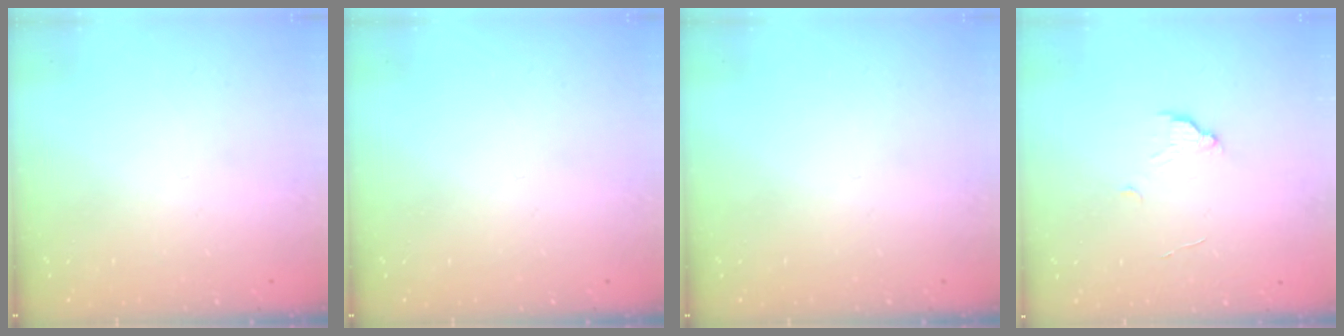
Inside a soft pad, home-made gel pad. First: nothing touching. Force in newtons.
{"total": 0.0}
{"total": 0.0}
{"total": 3.4, "press": 3.4, "slide": 0.3}